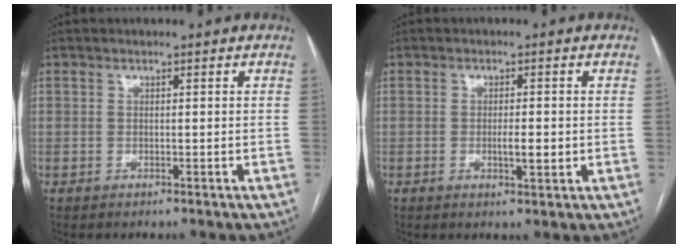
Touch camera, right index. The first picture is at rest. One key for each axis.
{"total": 3.0, "fx": -0.4, "fy": 0.7, "fz": 2.9, "tx": -0.049, "ty": -0.002, "tz": -0.005}